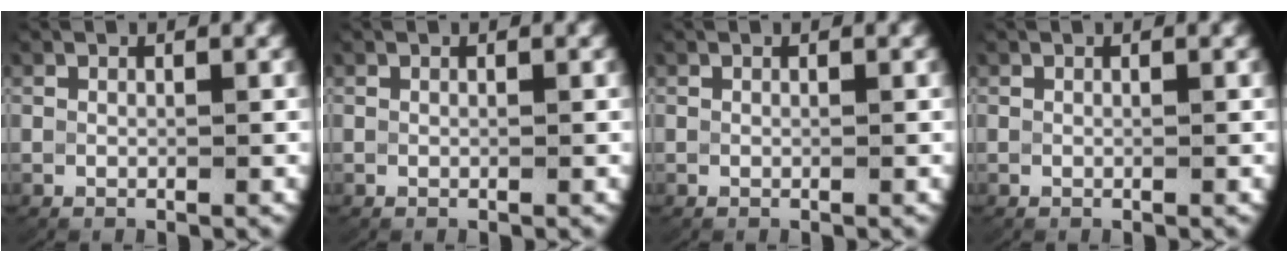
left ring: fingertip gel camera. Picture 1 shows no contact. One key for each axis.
{"total": 0.0}
{"total": 0.0}
{"total": 0.0}